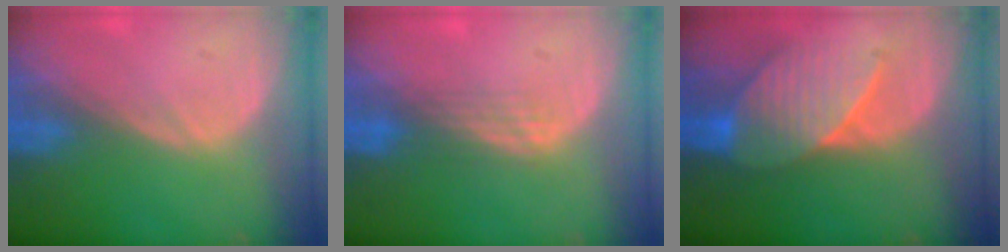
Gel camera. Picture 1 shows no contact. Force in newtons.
{"total": 3.0, "press": 2.5, "slide": 1.6}
{"total": 7.5, "press": 7.4, "slide": 0.5}